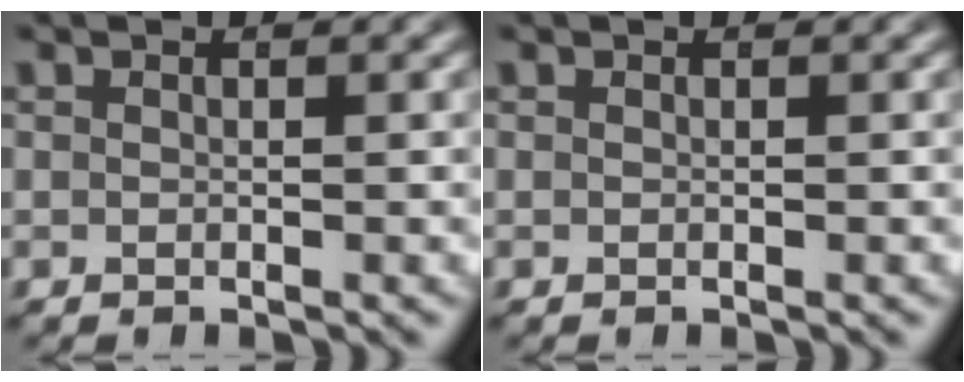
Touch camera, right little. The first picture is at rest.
{"total": 0.0}